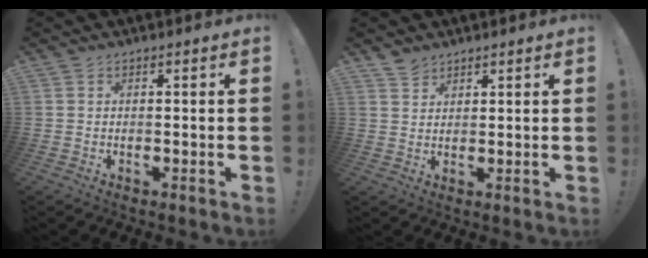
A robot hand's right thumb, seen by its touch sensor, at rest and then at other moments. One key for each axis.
{"total": 3.2, "fx": 2.8, "fy": 1.6, "fz": 0.3, "tx": -0.002, "ty": -0.019, "tz": 0.052}